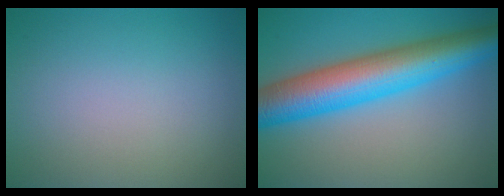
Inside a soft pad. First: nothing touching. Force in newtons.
{"total": 10.1, "press": 10.1, "slide": 0.1}